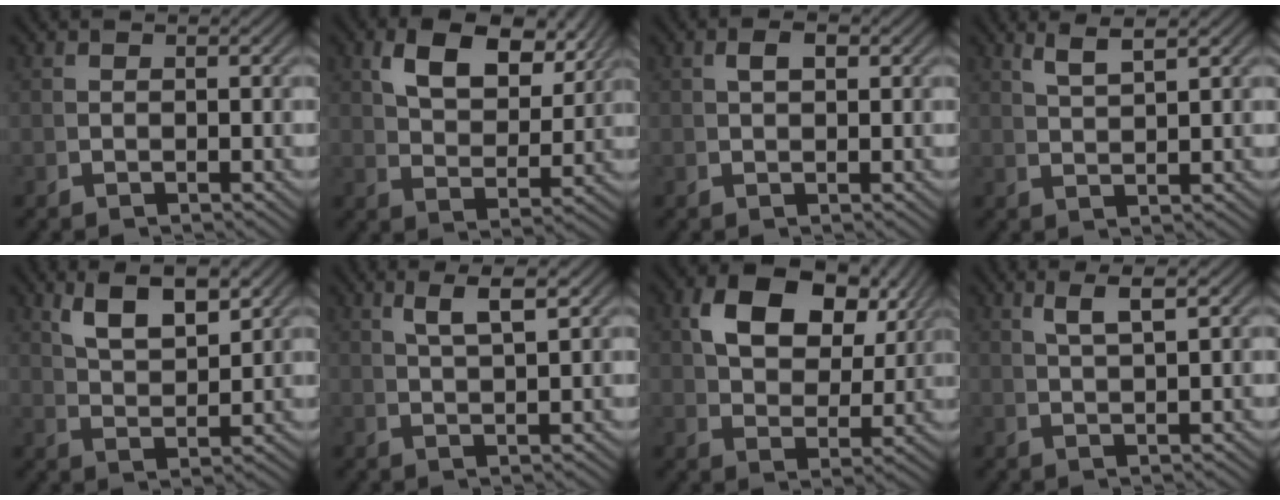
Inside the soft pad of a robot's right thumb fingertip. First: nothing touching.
{"total": 6.9, "force": [4.3, 3.0, 4.6], "torque": [-0.075, 0.002, 0.077]}
{"total": 1.4, "force": [0.7, 0.5, 1.1], "torque": [-0.012, 0.004, 0.016]}
{"total": 3.6, "force": [3.1, -0.1, 1.8], "torque": [-0.023, 0.016, 0.061]}
{"total": 5.5, "force": [3.8, 1.5, 3.7], "torque": [-0.058, 0.008, 0.077]}
{"total": 4.0, "force": [2.7, 0.3, 2.9], "torque": [-0.041, 0.016, 0.052]}
{"total": 8.5, "force": [4.2, 4.4, 6.0], "torque": [-0.104, 0.005, 0.071]}
{"total": 3.5, "force": [2.4, 0.0, 2.5], "torque": [-0.033, 0.015, 0.047]}